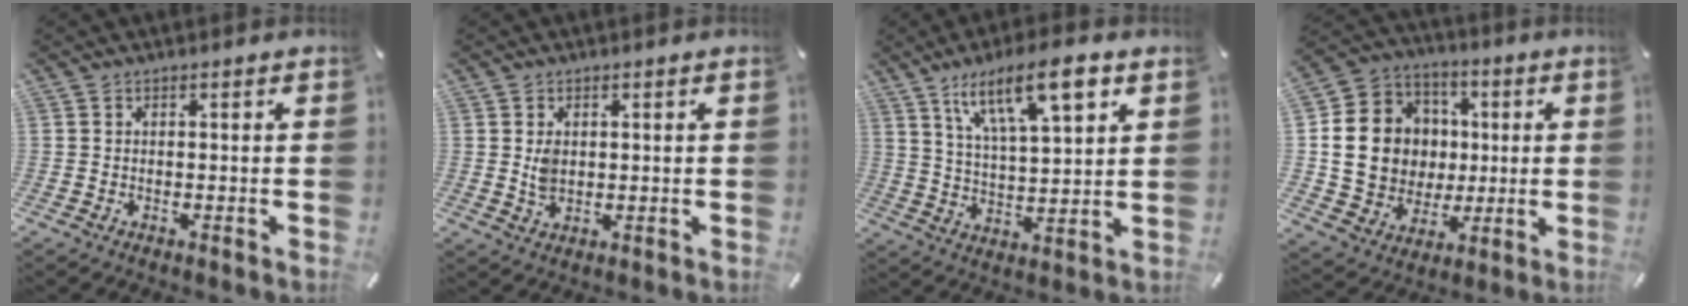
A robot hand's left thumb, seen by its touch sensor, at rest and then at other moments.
{"total": 3.4, "force": [0.6, 2.4, 2.3], "torque": [-0.032, -0.003, 0.008]}
{"total": 15.1, "force": [9.1, 5.2, 10.8], "torque": [-0.178, -0.034, 0.151]}
{"total": 17.1, "force": [1.1, 15.6, 6.9], "torque": [-0.129, 0.010, 0.040]}